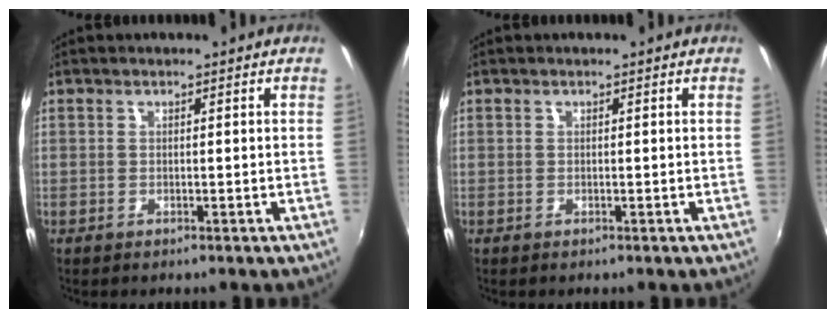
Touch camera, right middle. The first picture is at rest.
{"total": 0.0}